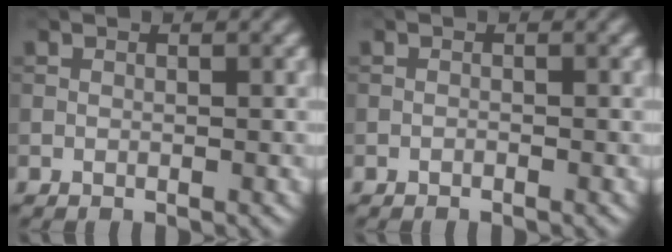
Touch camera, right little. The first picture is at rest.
{"total": 0.0}